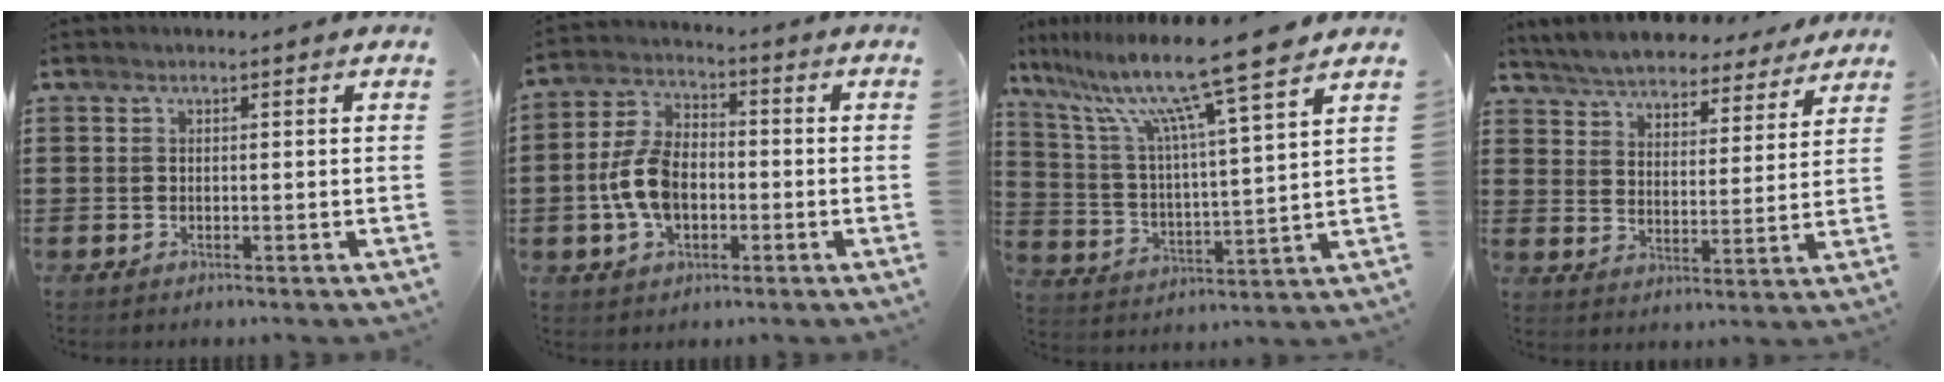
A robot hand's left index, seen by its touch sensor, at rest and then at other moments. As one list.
[{"total": 8.9, "force": [-1.7, 5.5, 6.7], "torque": [-0.166, 0.005, -0.040]}, {"total": 12.5, "force": [10.1, -0.7, 7.4], "torque": [-0.177, -0.054, 0.164]}, {"total": 5.9, "force": [5.9, 0.4, 0.5], "torque": [-0.040, -0.036, 0.104]}]